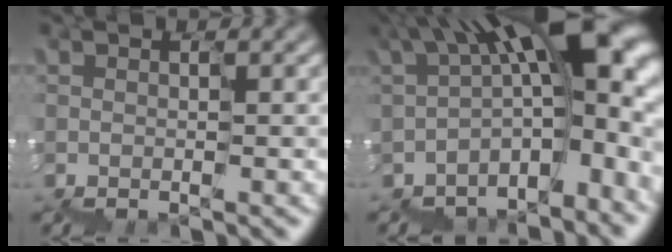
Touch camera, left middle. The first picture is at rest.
{"total": 12.0, "force": [-0.7, 4.9, 10.9], "torque": [-0.158, 0.034, -0.005]}